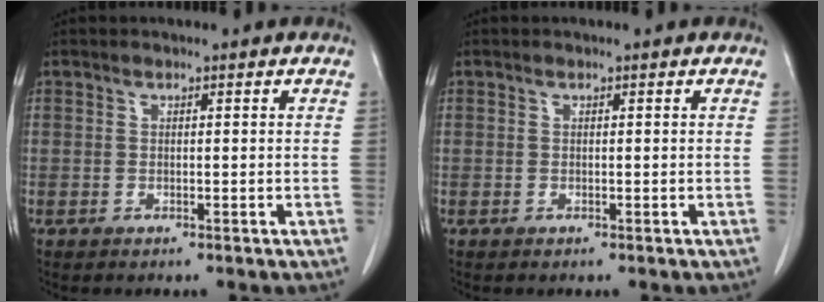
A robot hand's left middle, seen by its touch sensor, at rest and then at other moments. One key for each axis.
{"total": 0.0}